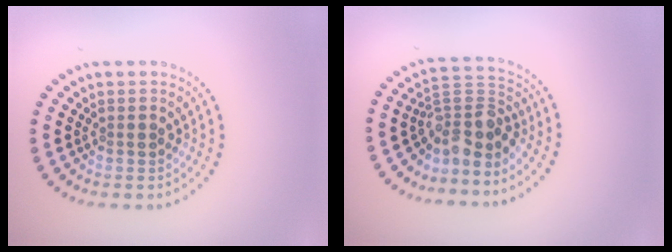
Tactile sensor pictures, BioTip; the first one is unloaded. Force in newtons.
{"total": 3.6, "press": 2.4, "slide": 2.6}